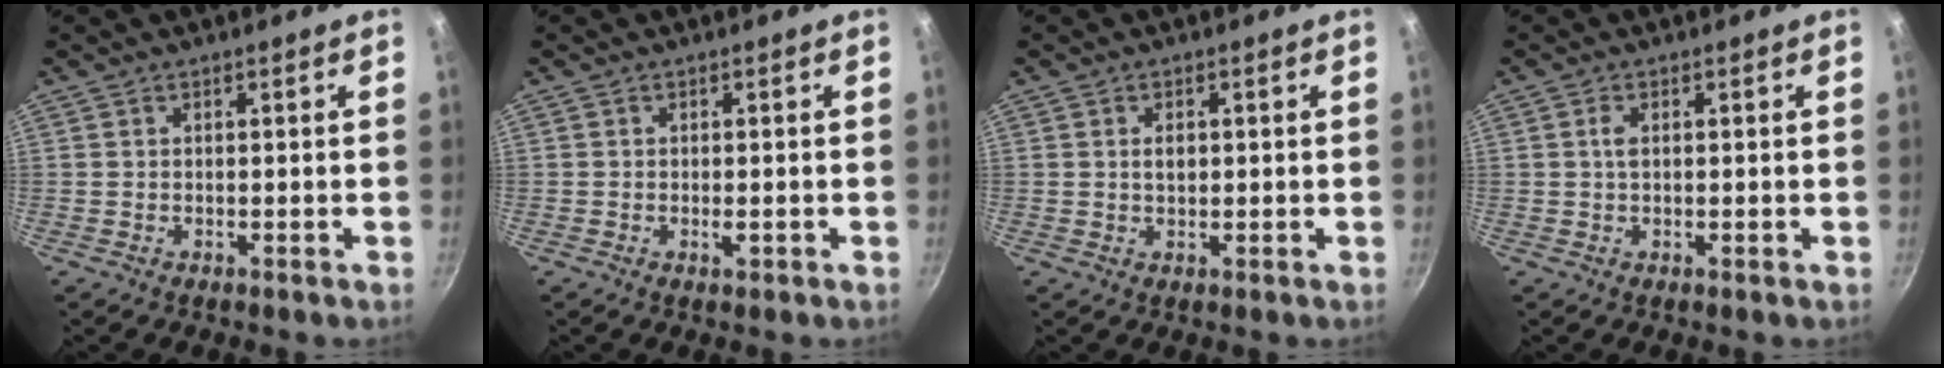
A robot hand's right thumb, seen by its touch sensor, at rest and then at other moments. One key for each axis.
{"total": 1.1, "fx": -0.3, "fy": 0.6, "fz": 0.8, "tx": -0.011, "ty": 0.000, "tz": -0.004}
{"total": 2.0, "fx": 0.3, "fy": 1.2, "fz": 1.5, "tx": -0.020, "ty": -0.002, "tz": 0.006}
{"total": 1.6, "fx": 0.3, "fy": 0.8, "fz": 1.4, "tx": -0.029, "ty": 0.000, "tz": 0.002}